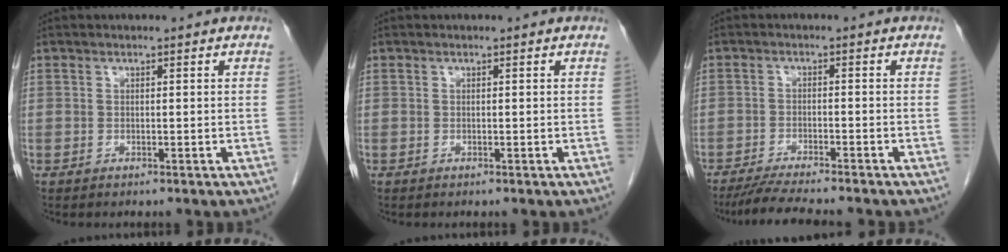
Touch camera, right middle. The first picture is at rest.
{"total": 0.0}
{"total": 8.1, "force": [-7.1, 0.1, 3.9], "torque": [-0.064, -0.021, -0.114]}